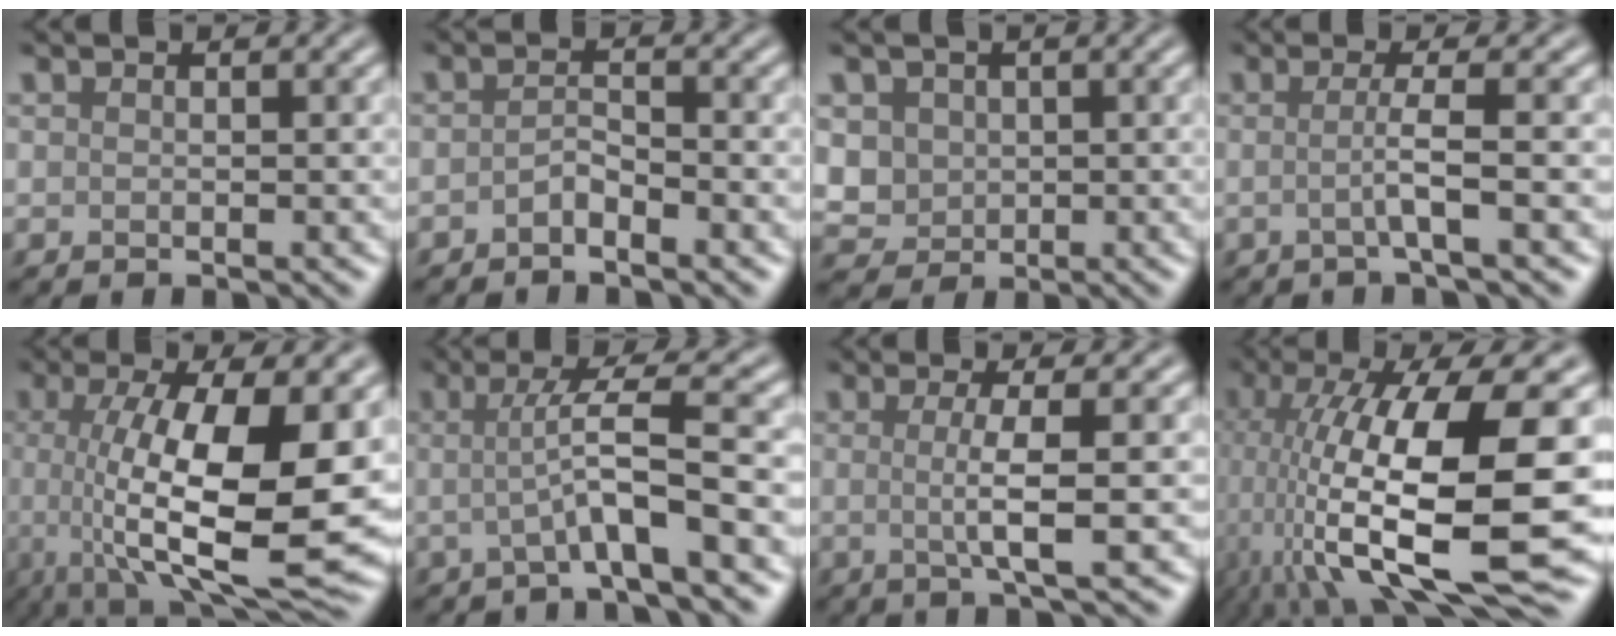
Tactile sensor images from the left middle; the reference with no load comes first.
{"total": 1.4, "force": [-1.0, 0.4, 0.9], "torque": [-0.021, 0.005, -0.023]}
{"total": 4.0, "force": [0.9, 3.6, 1.5], "torque": [-0.039, 0.000, 0.021]}
{"total": 2.8, "force": [-0.3, 0.4, 2.7], "torque": [-0.049, -0.008, -0.016]}
{"total": 14.0, "force": [-0.6, 4.7, 13.2], "torque": [-0.203, -0.015, -0.013]}
{"total": 4.7, "force": [-0.6, 0.5, 4.7], "torque": [-0.079, 0.005, -0.020]}
{"total": 3.7, "force": [0.0, 0.7, 3.7], "torque": [-0.062, -0.006, -0.005]}
{"total": 17.1, "force": [-1.5, 5.9, 16.0], "torque": [-0.294, 0.008, -0.018]}